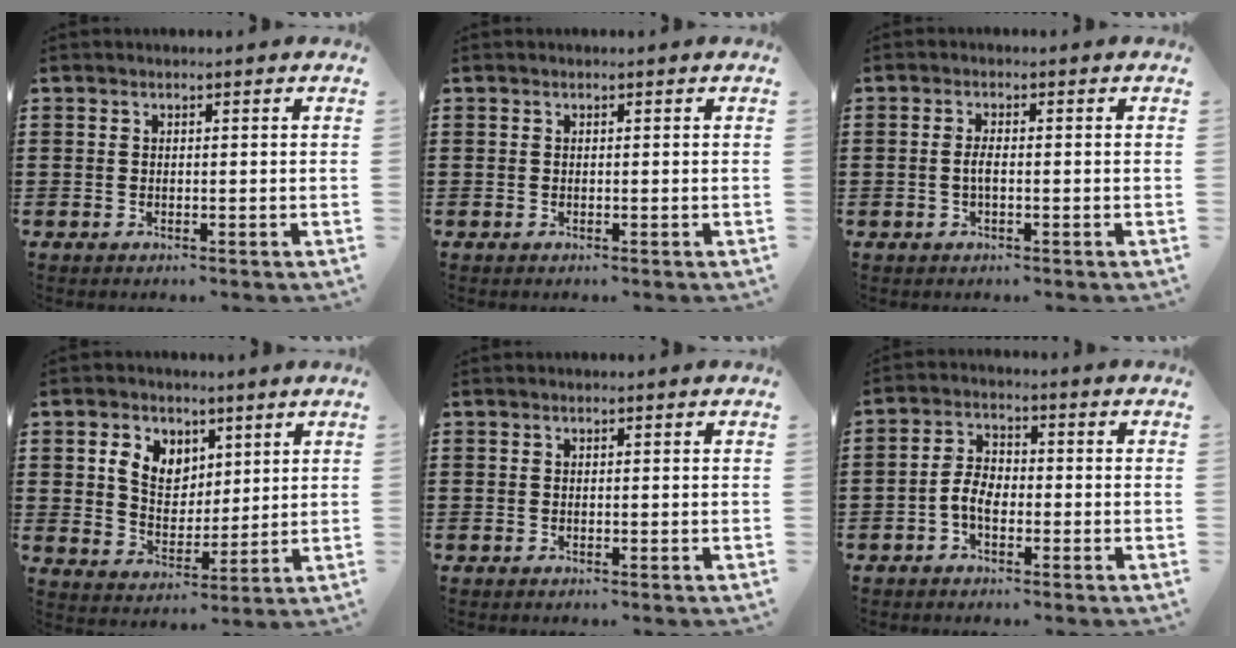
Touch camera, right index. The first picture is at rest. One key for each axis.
{"total": 0.0}
{"total": 2.0, "fx": -0.3, "fy": 0.6, "fz": 1.9, "tx": -0.044, "ty": -0.001, "tz": -0.009}
{"total": 5.9, "fx": 2.7, "fy": 4.6, "fz": 2.6, "tx": -0.072, "ty": 0.017, "tz": 0.049}
{"total": 0.0}
{"total": 4.2, "fx": -1.6, "fy": 2.3, "fz": 3.1, "tx": -0.077, "ty": 0.001, "tz": -0.037}